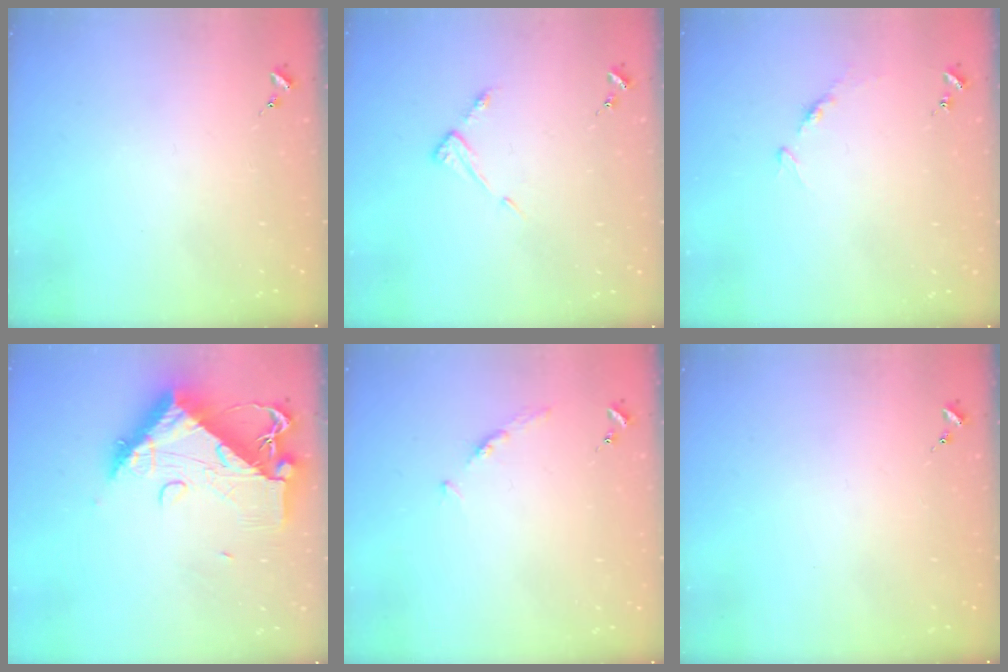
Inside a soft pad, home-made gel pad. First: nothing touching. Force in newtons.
{"total": 5.3, "press": 5.3, "slide": 0.4}
{"total": 4.9, "press": 4.8, "slide": 0.6}
{"total": 14.6, "press": 14.5, "slide": 1.5}
{"total": 3.5, "press": 3.5, "slide": 0.5}
{"total": 0.0}